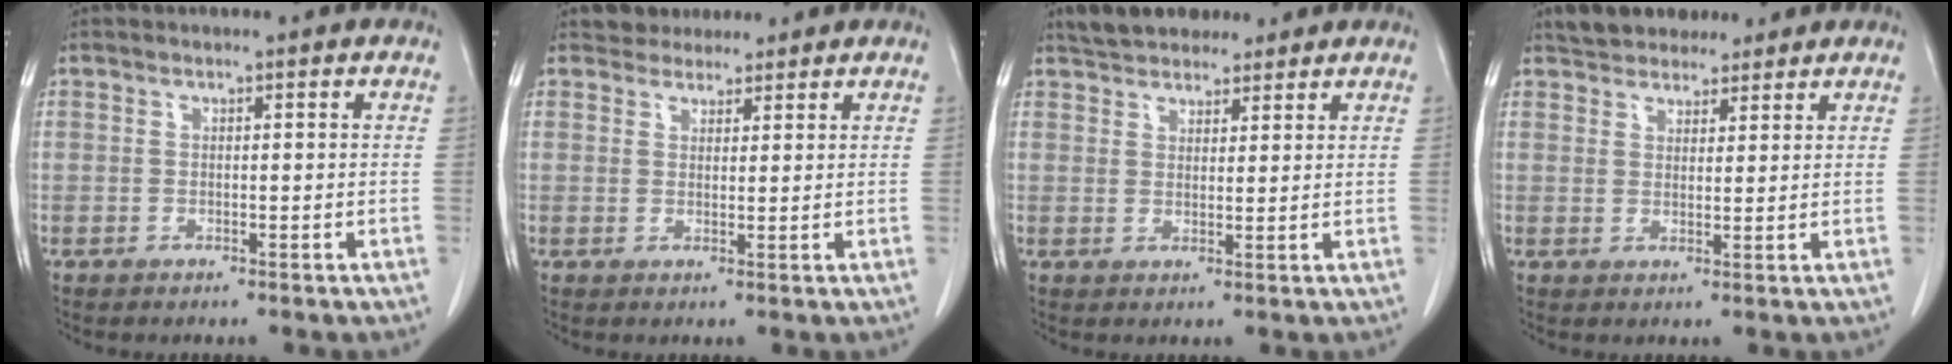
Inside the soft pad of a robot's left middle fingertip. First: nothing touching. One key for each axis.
{"total": 3.1, "fx": 2.9, "fy": 1.3, "fz": 0.1, "tx": -0.001, "ty": 0.013, "tz": 0.047}
{"total": 7.9, "fx": 6.8, "fy": 2.9, "fz": 2.7, "tx": -0.035, "ty": 0.020, "tz": 0.114}
{"total": 7.0, "fx": 6.1, "fy": 2.8, "fz": 2.0, "tx": -0.021, "ty": 0.018, "tz": 0.100}